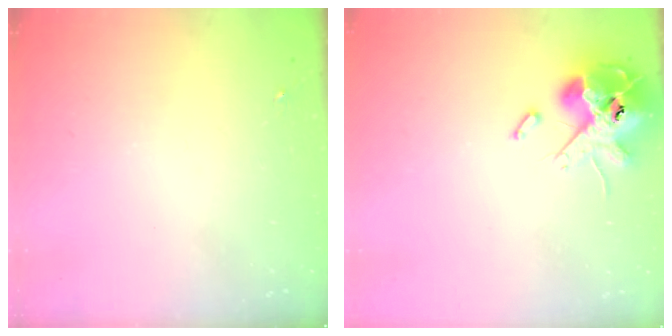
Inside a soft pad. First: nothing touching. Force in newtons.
{"total": 14.3, "press": 14.0, "slide": 2.5}